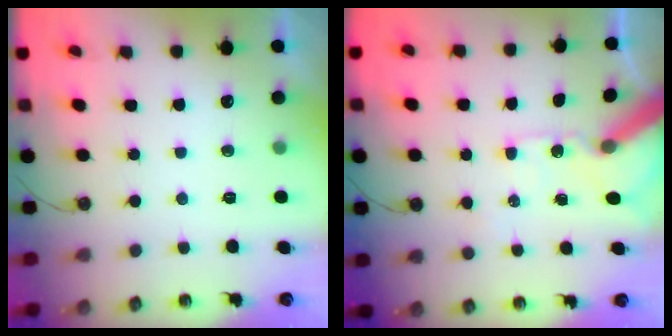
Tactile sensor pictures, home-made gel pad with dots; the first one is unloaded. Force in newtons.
{"total": 11.3, "press": 11.2, "slide": 1.6}